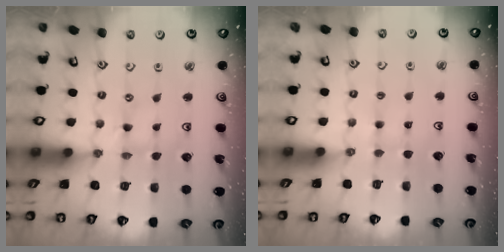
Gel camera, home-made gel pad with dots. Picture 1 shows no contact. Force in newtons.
{"total": 1.8, "press": 1.7, "slide": 0.4}